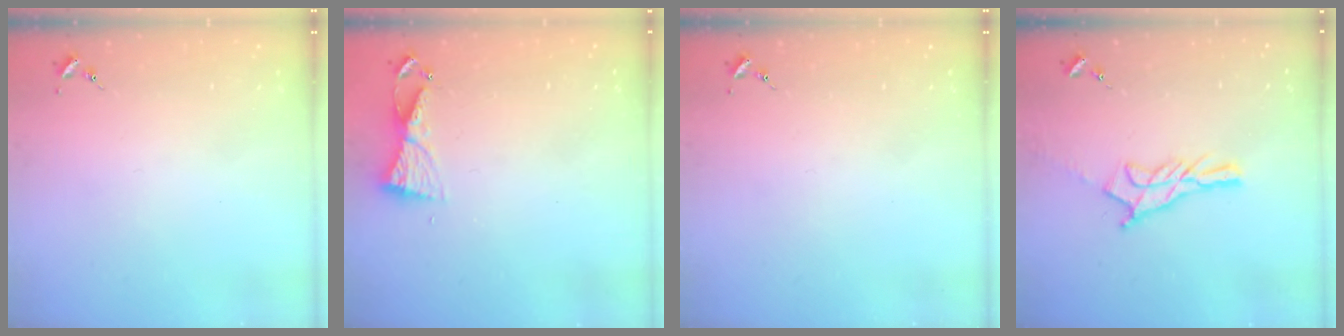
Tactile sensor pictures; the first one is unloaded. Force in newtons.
{"total": 5.4, "press": 5.4, "slide": 0.5}
{"total": 0.0}
{"total": 11.2, "press": 11.1, "slide": 0.7}